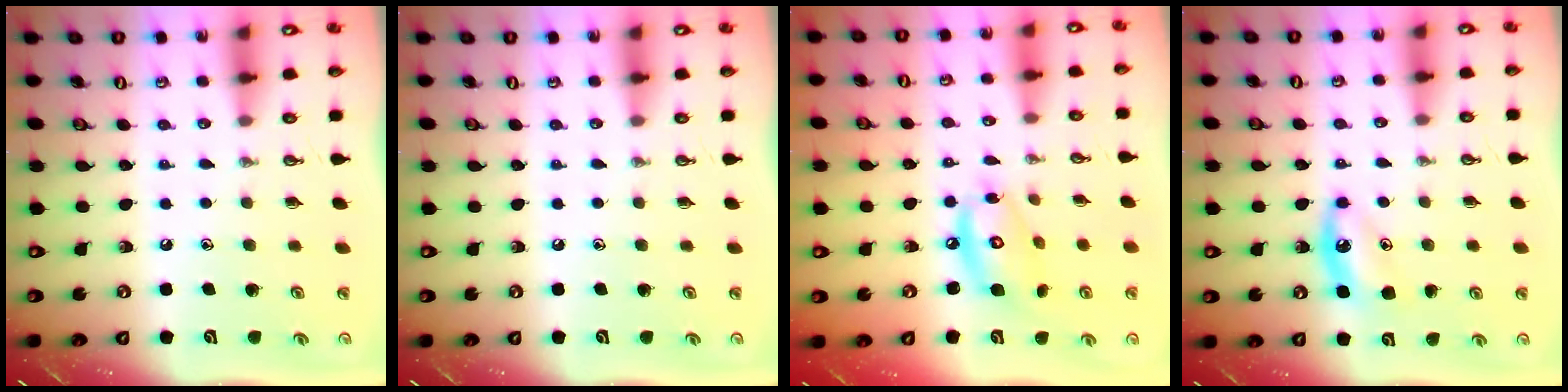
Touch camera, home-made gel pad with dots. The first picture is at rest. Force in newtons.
{"total": 0.0}
{"total": 11.8, "press": 11.8, "slide": 1.0}
{"total": 7.1, "press": 7.0, "slide": 0.8}